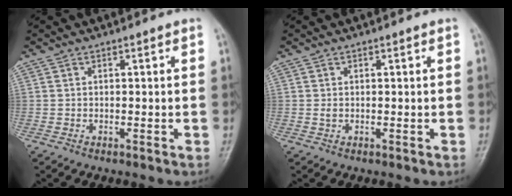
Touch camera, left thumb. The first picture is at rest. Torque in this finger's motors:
{"motor_torque": [0.01, 0.10, 0.11, 0.02, 0.00]}